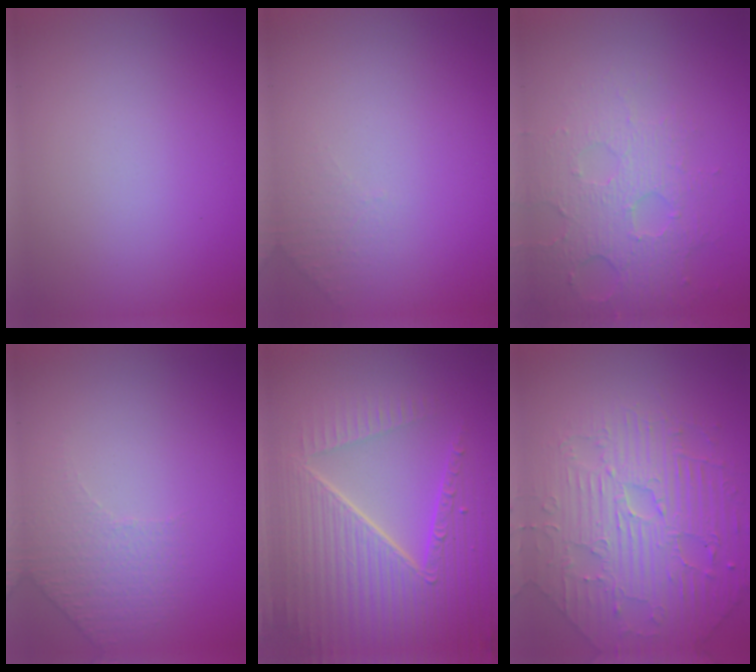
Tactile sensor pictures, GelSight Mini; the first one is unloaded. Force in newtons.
{"total": 1.3, "press": 1.2, "slide": 0.3}
{"total": 3.8, "press": 3.8, "slide": 0.7}
{"total": 1.7, "press": 1.3, "slide": 1.1}
{"total": 8.6, "press": 6.0, "slide": 6.2}
{"total": 5.9, "press": 5.3, "slide": 2.5}